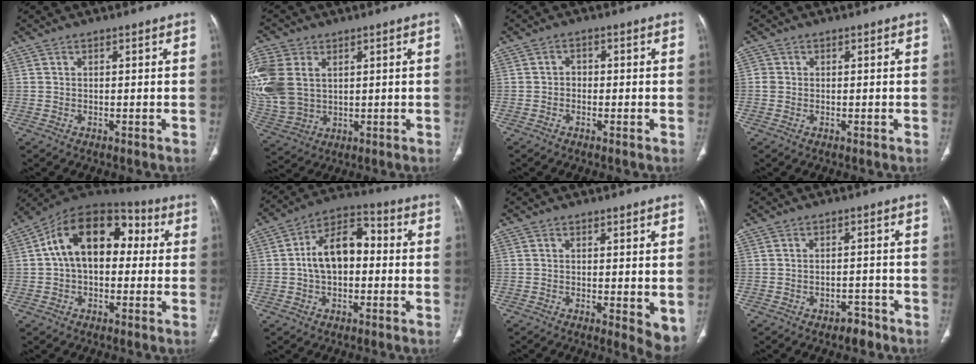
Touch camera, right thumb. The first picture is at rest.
{"total": 16.0, "force": [3.4, 11.7, 10.4], "torque": [-0.260, -0.005, 0.078]}
{"total": 1.7, "force": [-0.5, 1.5, 0.7], "torque": [0.001, 0.008, -0.016]}
{"total": 1.4, "force": [-0.1, 1.4, 0.4], "torque": [0.000, 0.004, -0.001]}
{"total": 16.7, "force": [2.2, 10.8, 12.5], "torque": [-0.170, 0.047, 0.024]}
{"total": 11.8, "force": [-0.1, 7.4, 9.1], "torque": [-0.142, 0.036, -0.014]}
{"total": 5.3, "force": [-0.1, 1.9, 5.0], "torque": [-0.059, -0.015, 0.000]}
{"total": 3.1, "force": [-2.2, 1.7, 1.5], "torque": [-0.014, 0.018, -0.026]}